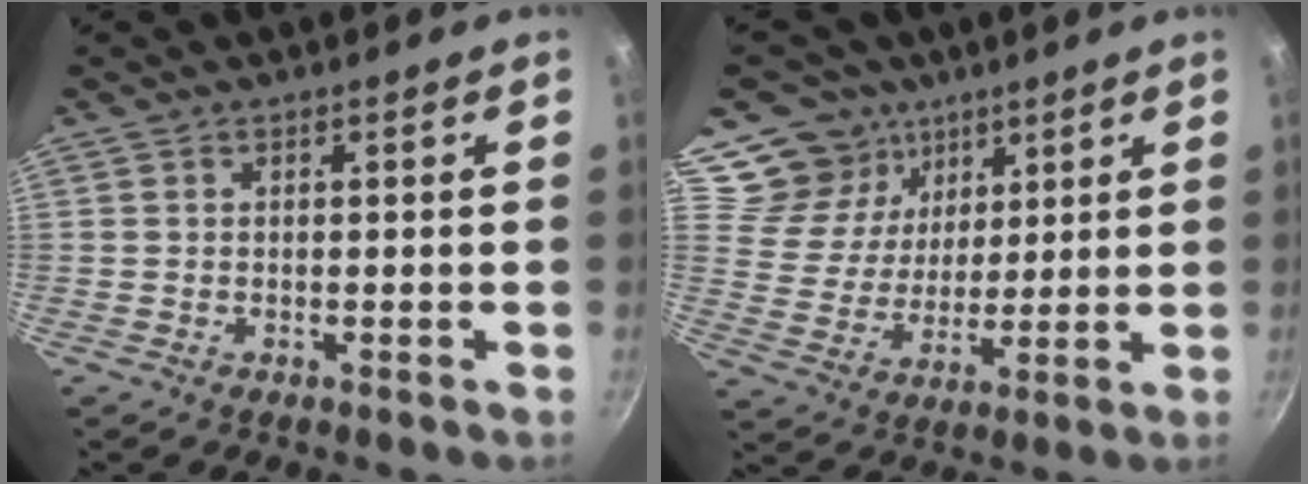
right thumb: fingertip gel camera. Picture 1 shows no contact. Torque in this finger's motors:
{"motor_torque": [-0.85, 0.77, -0.68, 0.51, -0.18]}